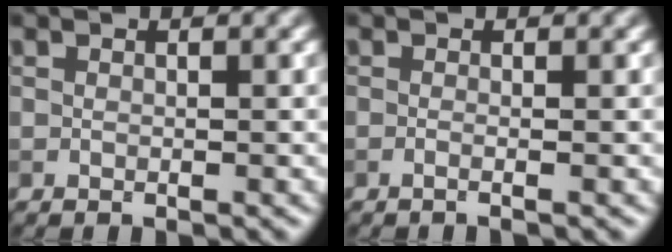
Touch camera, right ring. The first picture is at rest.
{"total": 1.3, "force": [0.0, 0.6, 1.1], "torque": [0.001, -0.010, -0.019]}